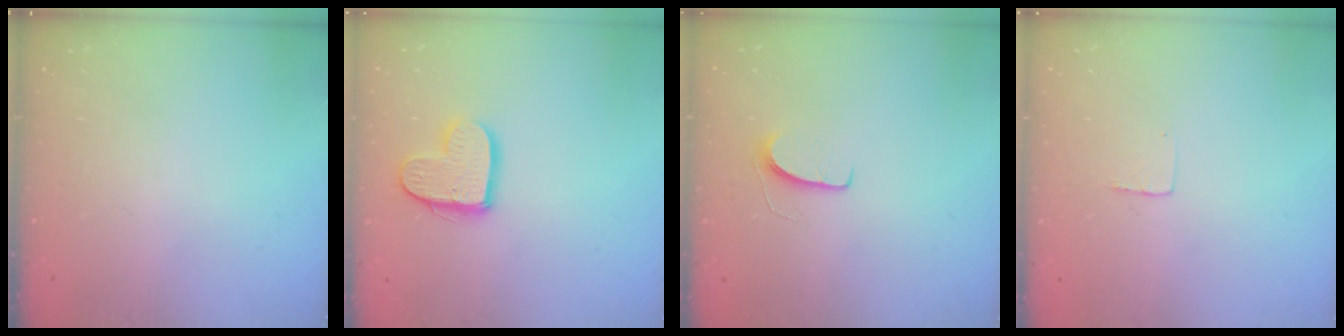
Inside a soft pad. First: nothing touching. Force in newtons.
{"total": 13.4, "press": 13.3, "slide": 1.2}
{"total": 5.8, "press": 5.7, "slide": 0.4}
{"total": 3.0, "press": 3.0, "slide": 0.2}